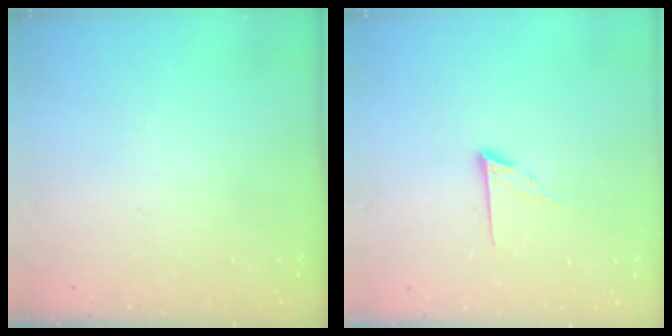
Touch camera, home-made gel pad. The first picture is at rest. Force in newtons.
{"total": 7.4, "press": 7.4, "slide": 0.6}